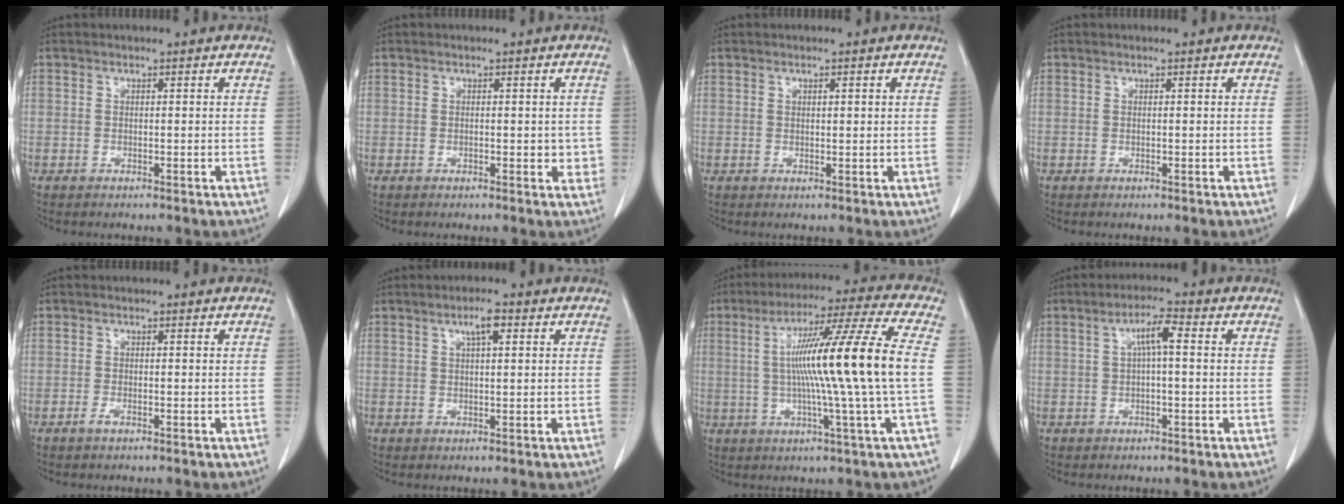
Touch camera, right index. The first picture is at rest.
{"total": 3.2, "force": [-0.3, 1.8, 2.7], "torque": [-0.031, 0.003, -0.004]}
{"total": 1.5, "force": [0.5, 0.6, 1.3], "torque": [-0.026, -0.001, 0.010]}
{"total": 0.0}
{"total": 1.6, "force": [-0.8, 0.7, 1.2], "torque": [-0.022, 0.001, -0.015]}
{"total": 3.6, "force": [1.6, 1.0, 3.1], "torque": [-0.061, 0.005, 0.030]}
{"total": 17.6, "force": [0.7, -2.1, 17.4], "torque": [-0.288, 0.005, 0.000]}
{"total": 4.7, "force": [0.9, 1.0, 4.5], "torque": [-0.087, 0.016, 0.016]}